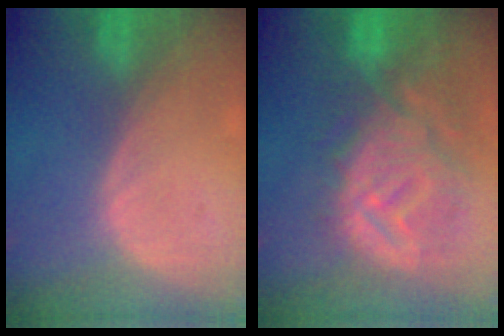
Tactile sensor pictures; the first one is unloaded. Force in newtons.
{"total": 12.4, "press": 11.1, "slide": 5.5}